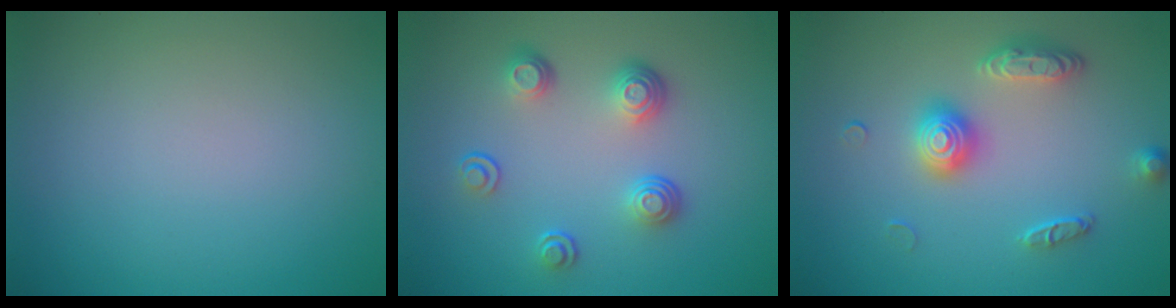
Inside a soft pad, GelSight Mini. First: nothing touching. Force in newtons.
{"total": 3.6, "press": 2.7, "slide": 2.4}
{"total": 3.2, "press": 2.9, "slide": 1.2}